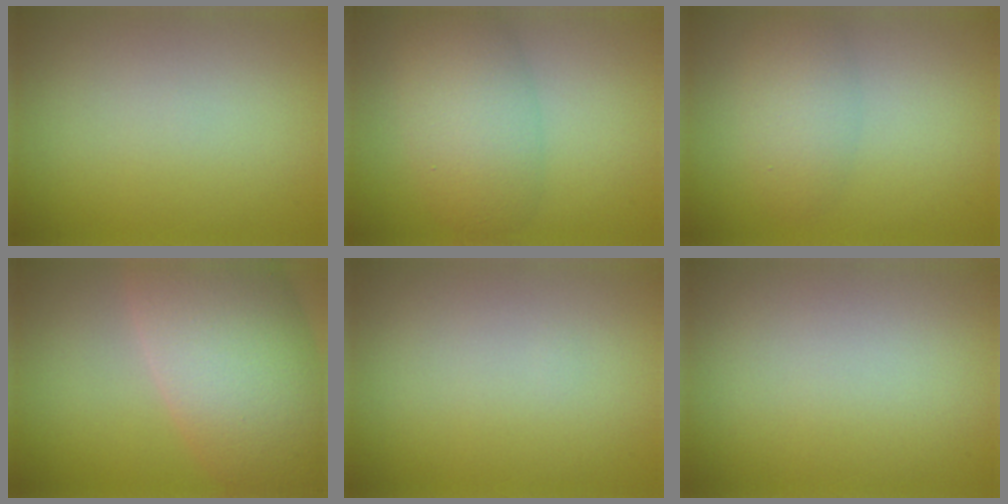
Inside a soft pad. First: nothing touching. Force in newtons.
{"total": 5.6, "press": 5.6, "slide": 0.1}
{"total": 2.9, "press": 2.9, "slide": 0.2}
{"total": 11.6, "press": 11.5, "slide": 0.6}
{"total": 0.0}
{"total": 0.0}